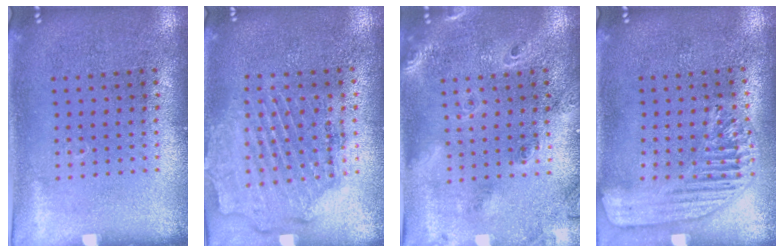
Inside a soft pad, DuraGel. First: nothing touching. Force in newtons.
{"total": 1.9, "press": 1.7, "slide": 0.7}
{"total": 1.8, "press": 1.7, "slide": 0.8}
{"total": 1.6, "press": 1.5, "slide": 0.6}